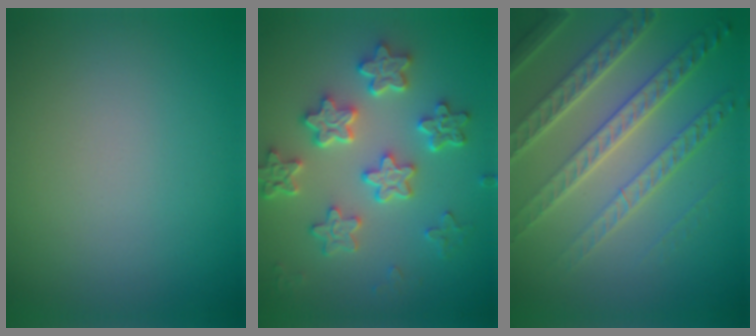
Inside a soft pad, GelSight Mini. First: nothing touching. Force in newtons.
{"total": 5.9, "press": 4.8, "slide": 3.4}
{"total": 7.6, "press": 5.2, "slide": 5.5}